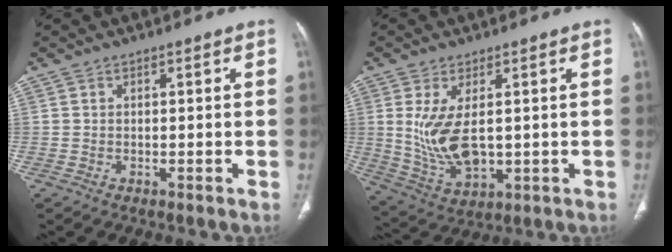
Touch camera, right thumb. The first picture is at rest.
{"total": 10.4, "force": [1.0, 5.3, 8.9], "torque": [-0.178, -0.014, 0.041]}